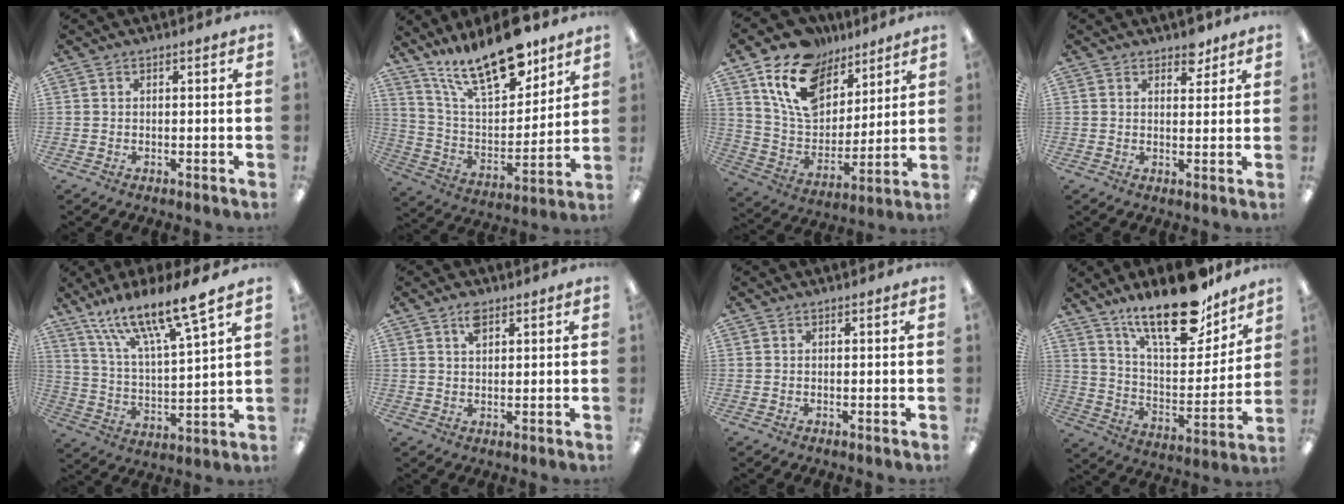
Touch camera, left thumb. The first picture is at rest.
{"total": 20.7, "force": [15.5, 7.3, 11.8], "torque": [-0.205, -0.095, 0.267]}
{"total": 17.6, "force": [10.5, 11.2, 8.6], "torque": [-0.167, -0.040, 0.199]}
{"total": 4.0, "force": [3.1, 2.1, 1.5], "torque": [-0.003, -0.015, 0.051]}
{"total": 16.4, "force": [13.3, 2.4, 9.3], "torque": [-0.175, -0.084, 0.224]}
{"total": 3.5, "force": [2.2, 1.7, 2.0], "torque": [-0.038, 0.000, 0.038]}
{"total": 0.0}
{"total": 21.7, "force": [16.5, 7.2, 12.1], "torque": [-0.191, -0.110, 0.280]}